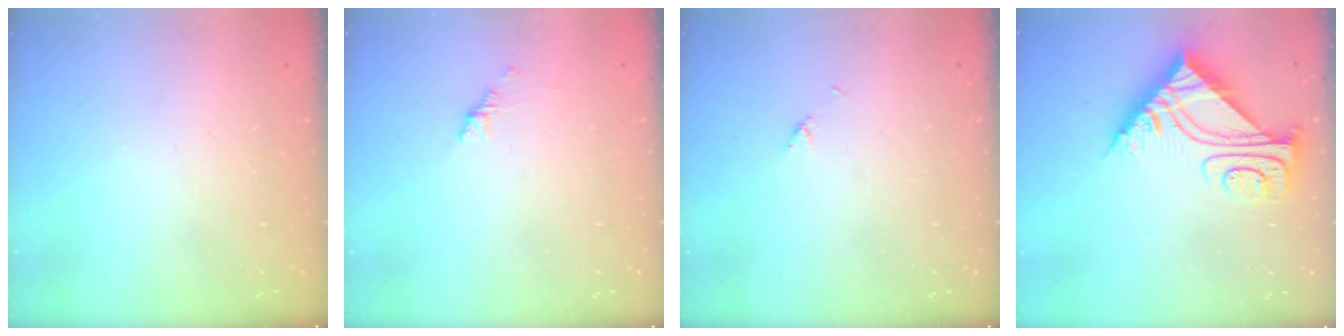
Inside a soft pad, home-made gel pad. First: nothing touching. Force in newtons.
{"total": 1.1, "press": 1.0, "slide": 0.5}
{"total": 2.1, "press": 2.1, "slide": 0.3}
{"total": 8.9, "press": 8.8, "slide": 0.7}